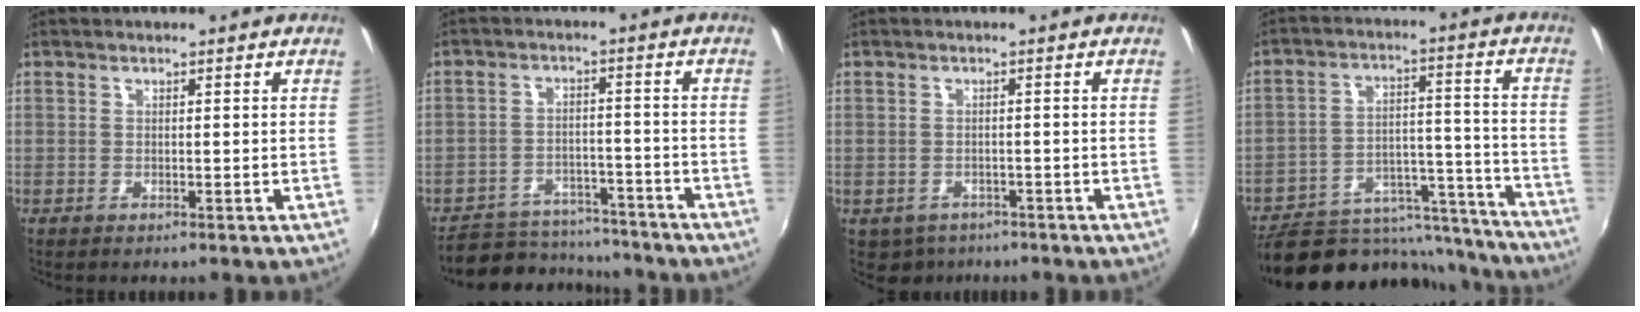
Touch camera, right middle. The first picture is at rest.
{"total": 12.4, "force": [-10.8, 5.4, 3.0], "torque": [-0.082, 0.017, -0.144]}
{"total": 3.7, "force": [-2.3, 2.7, 0.8], "torque": [-0.025, -0.008, -0.029]}
{"total": 22.8, "force": [-19.1, 9.2, 8.2], "torque": [-0.143, 0.029, -0.241]}